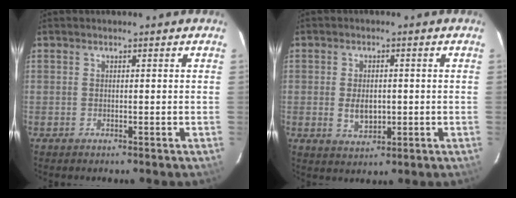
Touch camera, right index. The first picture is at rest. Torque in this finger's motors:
{"motor_torque": [0.14, 0.12, 0.11, 0.02]}